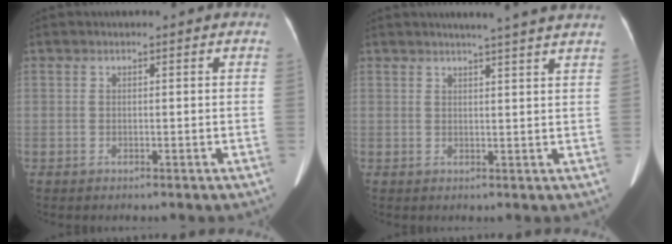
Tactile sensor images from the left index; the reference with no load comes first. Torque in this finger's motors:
{"motor_torque": [0.83, -1.31, 0.08, 0.04]}